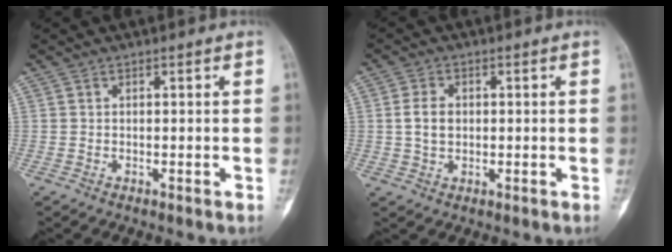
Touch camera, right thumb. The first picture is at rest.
{"total": 4.1, "force": [0.2, 2.9, 2.8], "torque": [-0.050, 0.004, 0.003]}